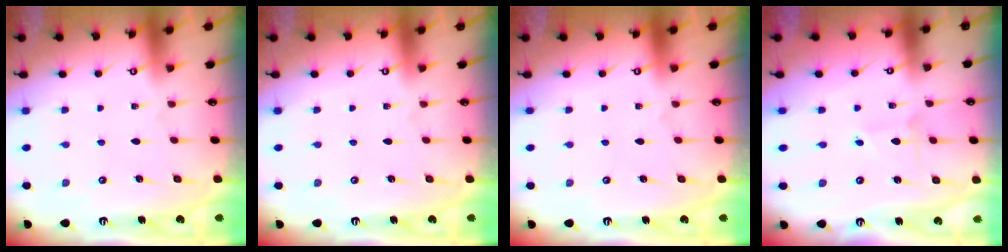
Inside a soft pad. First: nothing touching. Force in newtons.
{"total": 0.0}
{"total": 0.0}
{"total": 1.4, "press": 1.4, "slide": 0.1}